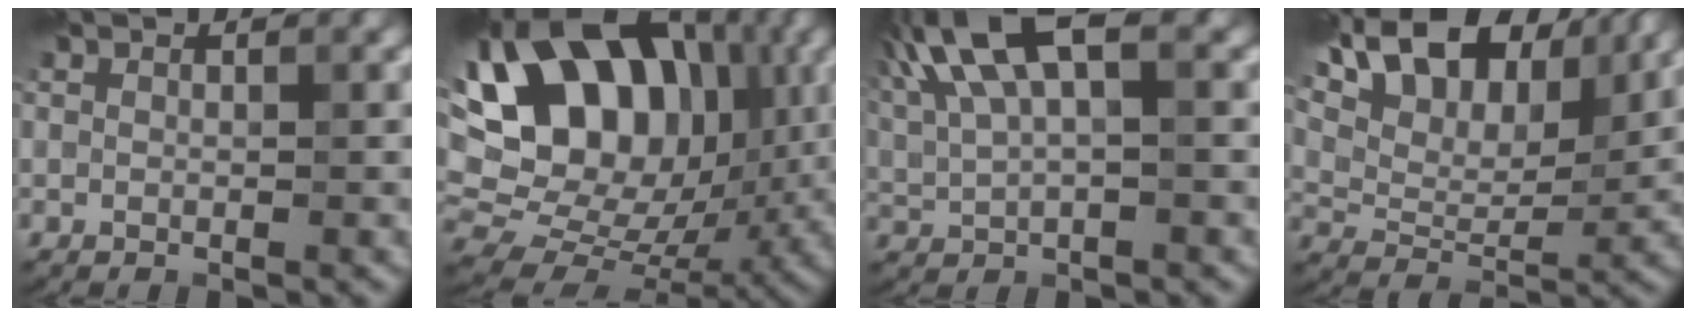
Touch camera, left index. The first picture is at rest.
{"total": 19.0, "force": [5.3, 13.3, 12.4], "torque": [-0.201, 0.039, 0.102]}
{"total": 9.2, "force": [3.8, 3.7, 7.5], "torque": [-0.181, 0.021, 0.073]}
{"total": 13.2, "force": [8.5, 6.3, 7.9], "torque": [-0.163, 0.030, 0.122]}